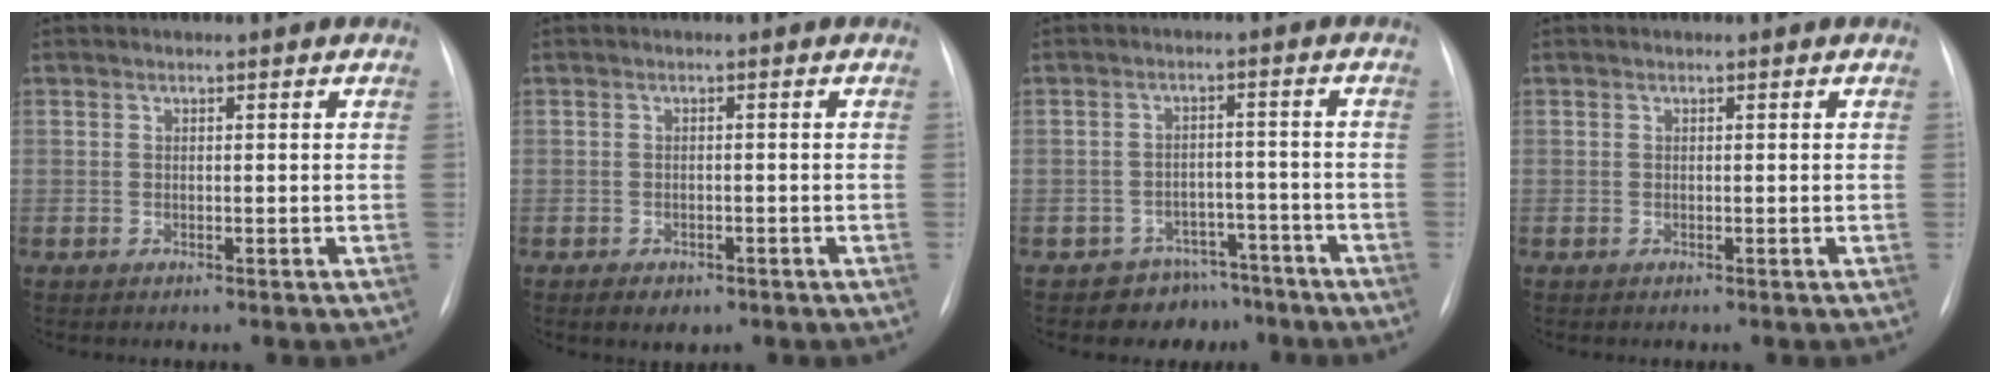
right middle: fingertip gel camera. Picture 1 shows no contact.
{"total": 3.0, "force": [-1.9, 1.8, 1.5], "torque": [-0.020, -0.001, -0.019]}
{"total": 6.2, "force": [-5.0, 3.7, -0.2], "torque": [0.019, 0.036, -0.073]}
{"total": 0.0}